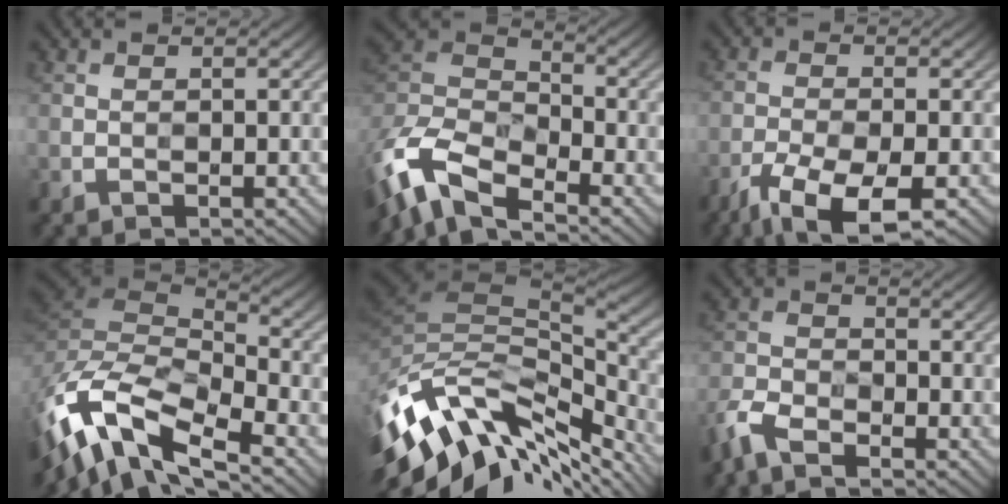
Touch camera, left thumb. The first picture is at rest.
{"total": 10.9, "force": [-8.0, 4.3, 6.1], "torque": [-0.135, -0.009, -0.170]}
{"total": 8.7, "force": [-5.6, 2.5, 6.2], "torque": [-0.122, -0.017, -0.102]}
{"total": 12.7, "force": [-7.4, 5.5, 8.7], "torque": [-0.204, -0.009, -0.134]}
{"total": 13.5, "force": [-6.4, 6.7, 9.9], "torque": [-0.214, -0.016, -0.109]}
{"total": 4.8, "force": [-3.8, 1.7, 2.4], "torque": [-0.059, -0.010, -0.092]}